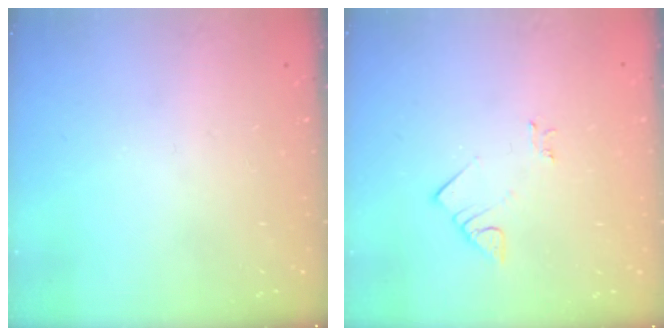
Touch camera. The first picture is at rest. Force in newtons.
{"total": 2.8, "press": 2.8, "slide": 0.3}